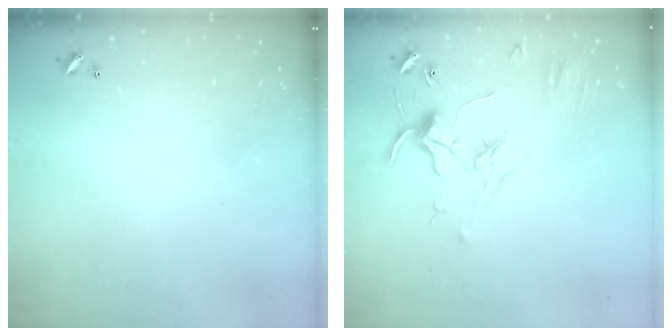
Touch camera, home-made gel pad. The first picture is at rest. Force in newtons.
{"total": 1.7, "press": 1.6, "slide": 0.5}